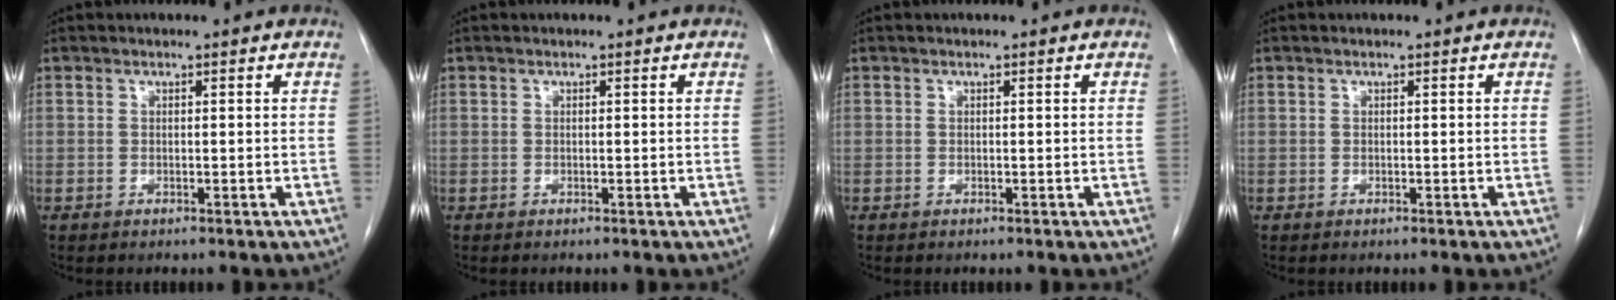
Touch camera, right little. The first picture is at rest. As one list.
[{"total": 0.0}, {"total": 0.0}, {"total": 0.0}]